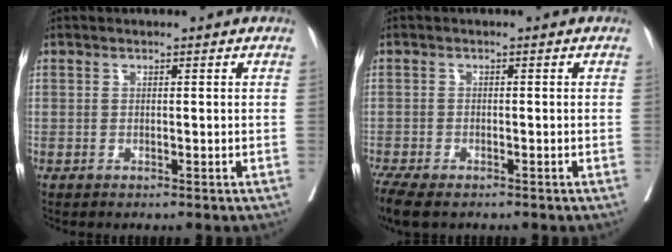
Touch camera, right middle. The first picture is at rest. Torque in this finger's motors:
{"motor_torque": [0.89, -0.98, 0.10, 0.09]}